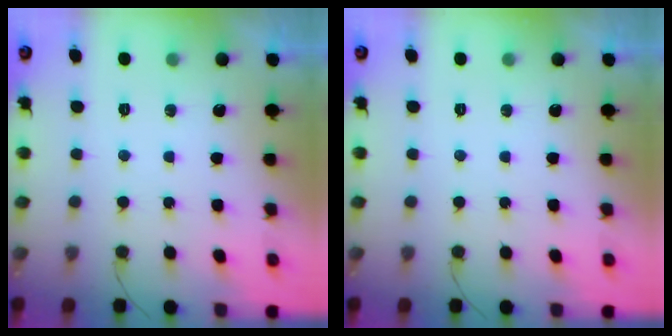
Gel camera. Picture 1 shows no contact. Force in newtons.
{"total": 0.0}